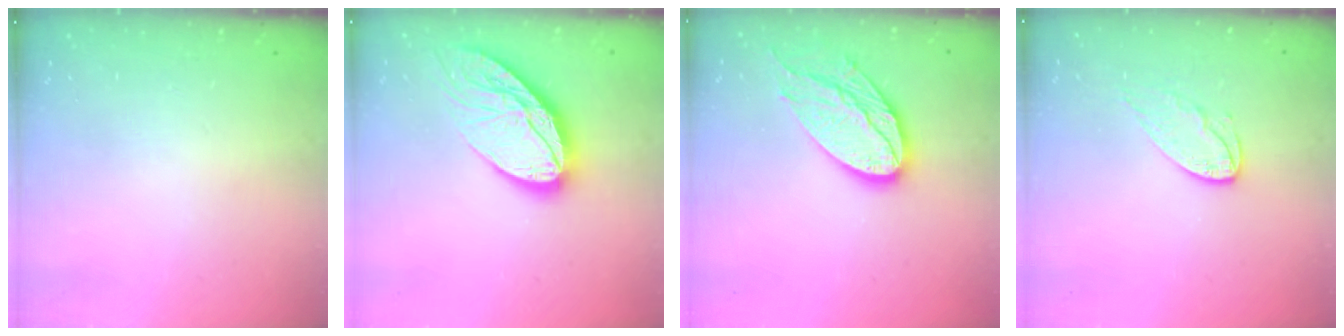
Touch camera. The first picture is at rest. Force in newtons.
{"total": 16.7, "press": 16.7, "slide": 1.2}
{"total": 15.5, "press": 15.4, "slide": 1.1}
{"total": 7.7, "press": 7.6, "slide": 0.4}